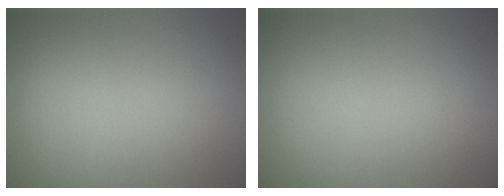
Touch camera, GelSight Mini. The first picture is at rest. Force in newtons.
{"total": 0.0}